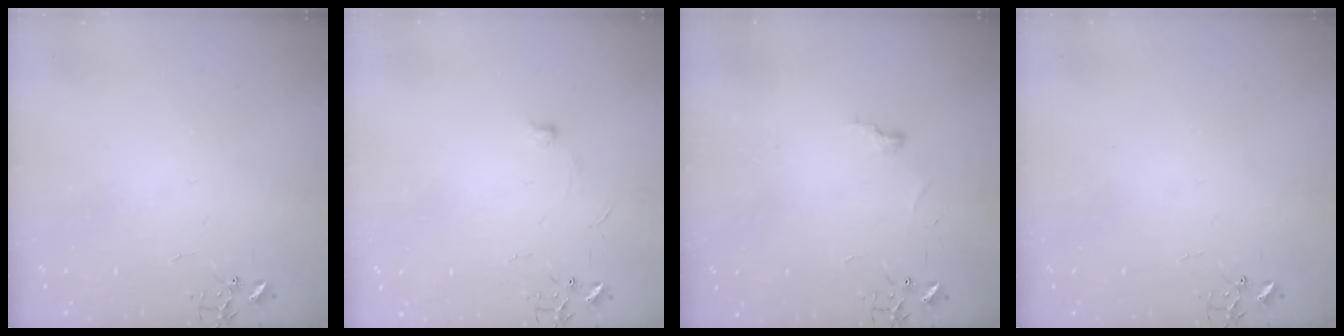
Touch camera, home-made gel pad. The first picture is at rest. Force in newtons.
{"total": 4.4, "press": 4.3, "slide": 0.6}
{"total": 3.4, "press": 3.4, "slide": 0.4}
{"total": 0.0}